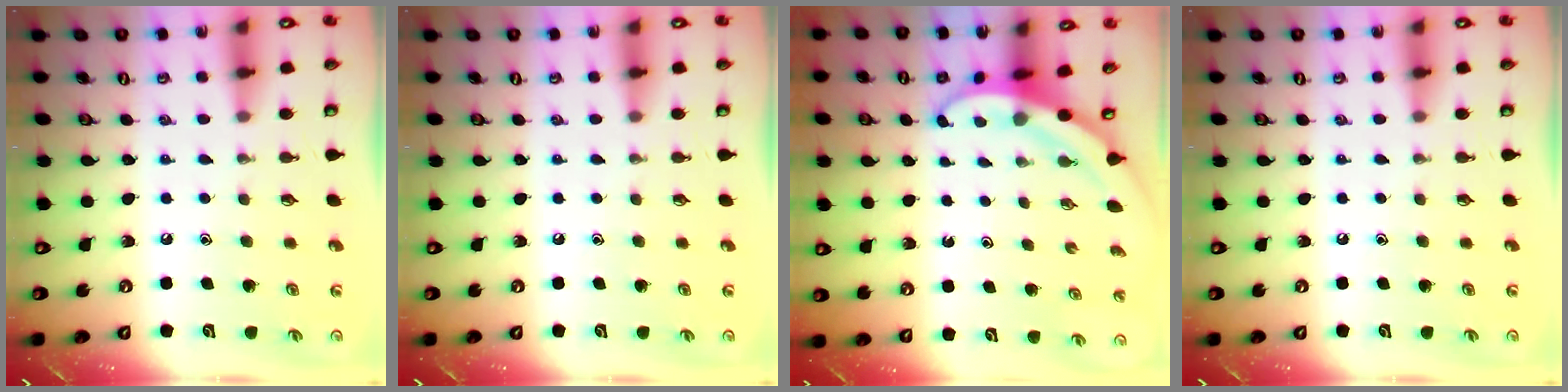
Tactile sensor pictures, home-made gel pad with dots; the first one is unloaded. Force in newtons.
{"total": 0.0}
{"total": 3.3, "press": 3.3, "slide": 0.1}
{"total": 0.0}